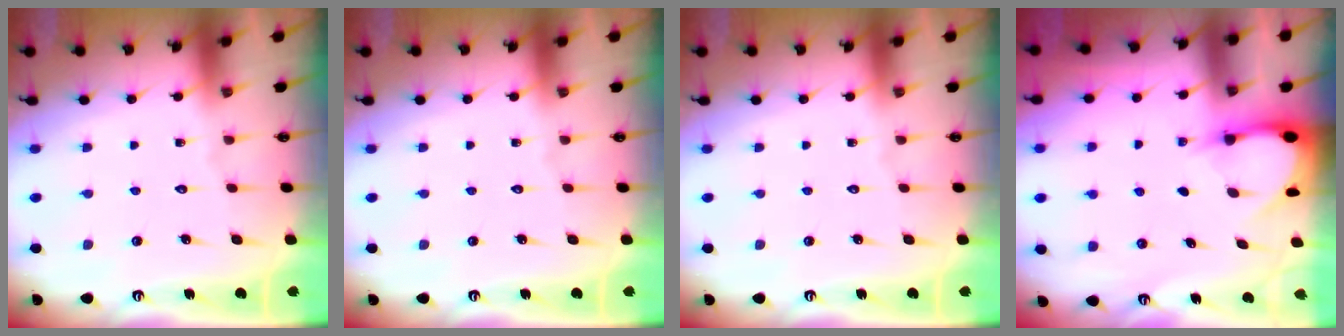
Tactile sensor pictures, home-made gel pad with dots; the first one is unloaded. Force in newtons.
{"total": 0.0}
{"total": 0.0}
{"total": 2.9, "press": 2.9, "slide": 0.4}